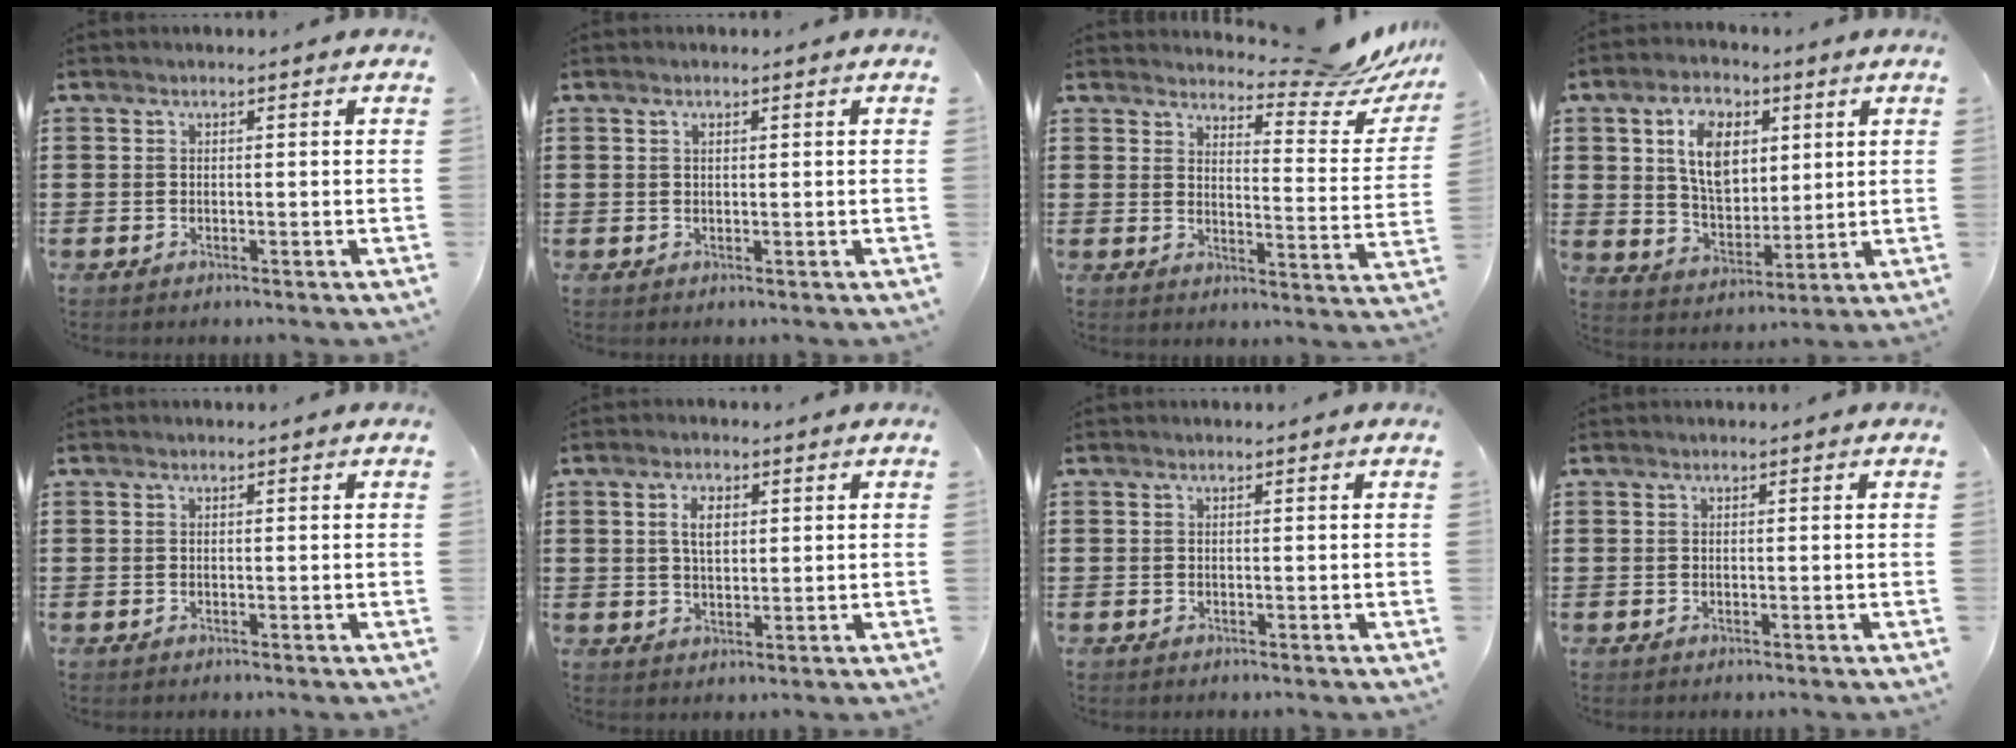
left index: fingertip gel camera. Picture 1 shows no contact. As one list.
[{"total": 0.8, "force": [0.4, 0.3, 0.6], "torque": [-0.013, 0.002, 0.007]}, {"total": 8.9, "force": [8.0, 1.3, 3.7], "torque": [-0.053, -0.055, 0.137]}, {"total": 8.7, "force": [3.4, 5.7, 5.7], "torque": [-0.110, 0.010, 0.058]}, {"total": 0.0}, {"total": 3.8, "force": [1.2, 1.8, 3.1], "torque": [-0.059, 0.006, 0.018]}, {"total": 0.0}, {"total": 0.0}]